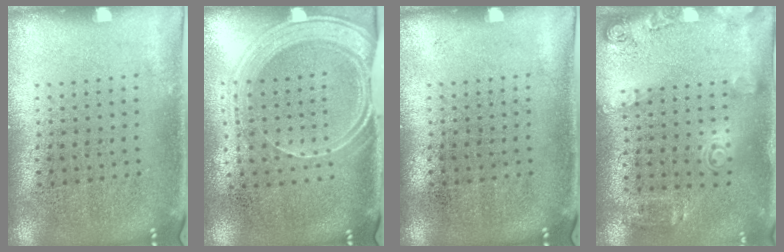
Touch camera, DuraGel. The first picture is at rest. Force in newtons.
{"total": 1.8, "press": 1.5, "slide": 0.9}
{"total": 0.0}
{"total": 2.0, "press": 1.2, "slide": 1.5}